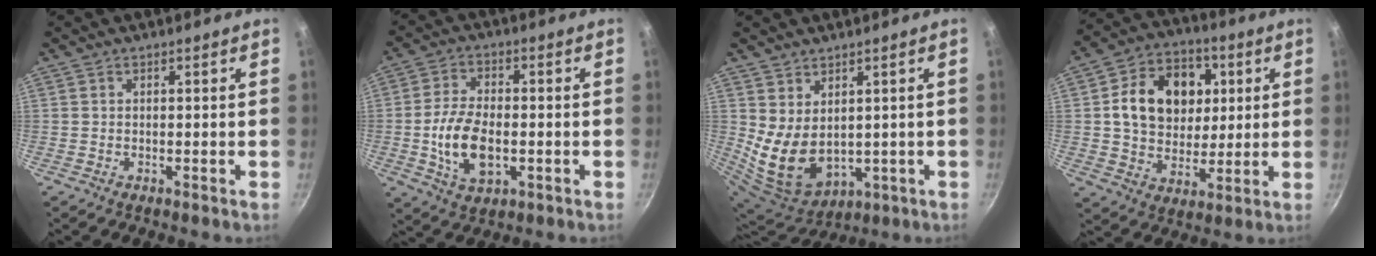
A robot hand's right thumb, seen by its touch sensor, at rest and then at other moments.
{"total": 11.2, "force": [-1.9, 6.3, 9.0], "torque": [-0.167, 0.010, -0.033]}
{"total": 10.1, "force": [2.2, 7.0, 7.0], "torque": [-0.111, -0.038, 0.070]}
{"total": 17.0, "force": [3.3, 13.3, 10.0], "torque": [-0.129, 0.009, 0.051]}